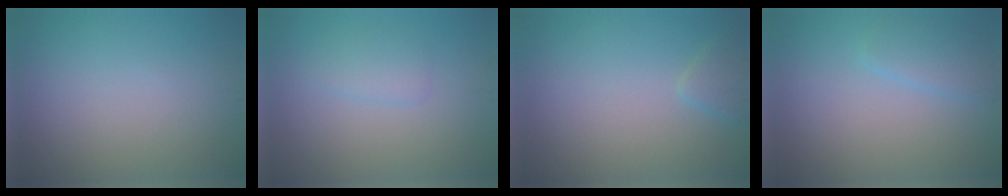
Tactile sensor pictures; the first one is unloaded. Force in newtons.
{"total": 1.6, "press": 1.6, "slide": 0.1}
{"total": 1.6, "press": 1.6, "slide": 0.1}
{"total": 2.4, "press": 2.4, "slide": 0.2}